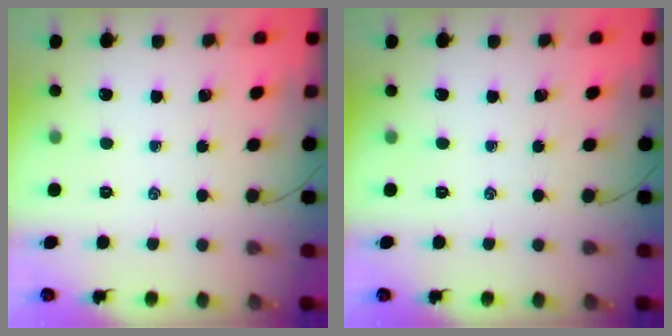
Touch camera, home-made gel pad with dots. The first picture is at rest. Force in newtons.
{"total": 0.0}